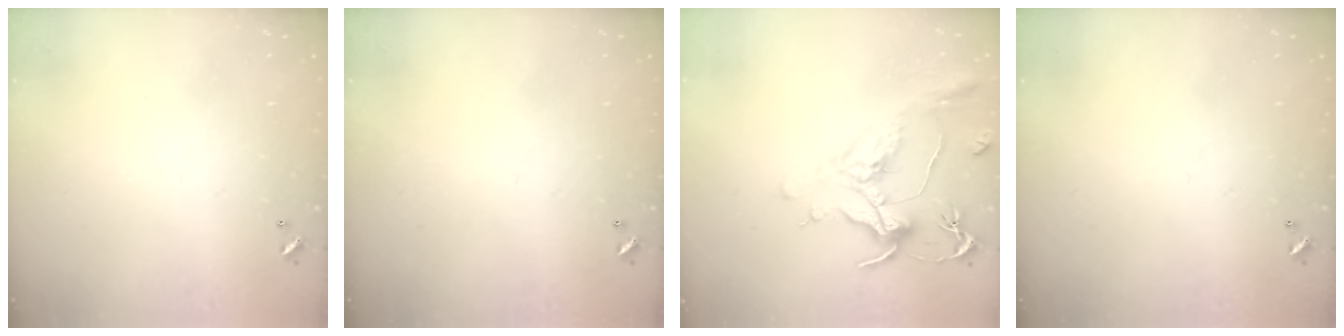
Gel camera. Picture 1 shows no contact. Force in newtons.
{"total": 0.0}
{"total": 1.3, "press": 1.1, "slide": 0.7}
{"total": 0.0}